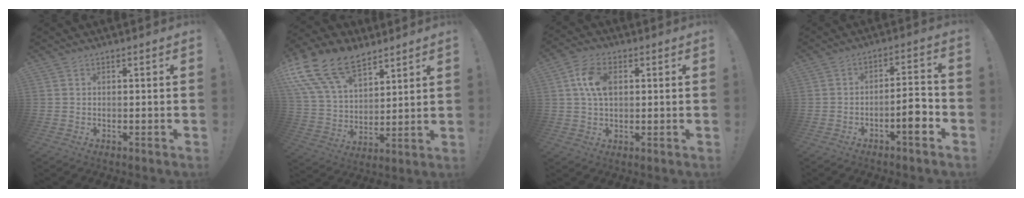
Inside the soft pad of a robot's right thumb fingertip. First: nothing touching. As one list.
[{"total": 18.5, "force": [11.9, 10.5, 9.5], "torque": [-0.183, -0.072, 0.225]}, {"total": 9.4, "force": [1.9, 5.9, 7.1], "torque": [-0.139, 0.009, 0.037]}, {"total": 8.0, "force": [-3.8, 2.1, 6.8], "torque": [-0.094, 0.015, -0.064]}]